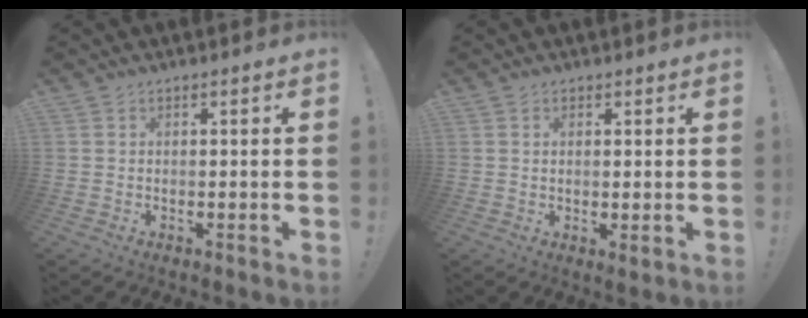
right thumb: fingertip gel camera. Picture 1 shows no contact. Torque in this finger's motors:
{"motor_torque": [-0.05, -0.10, 0.05, 0.08, -0.02]}